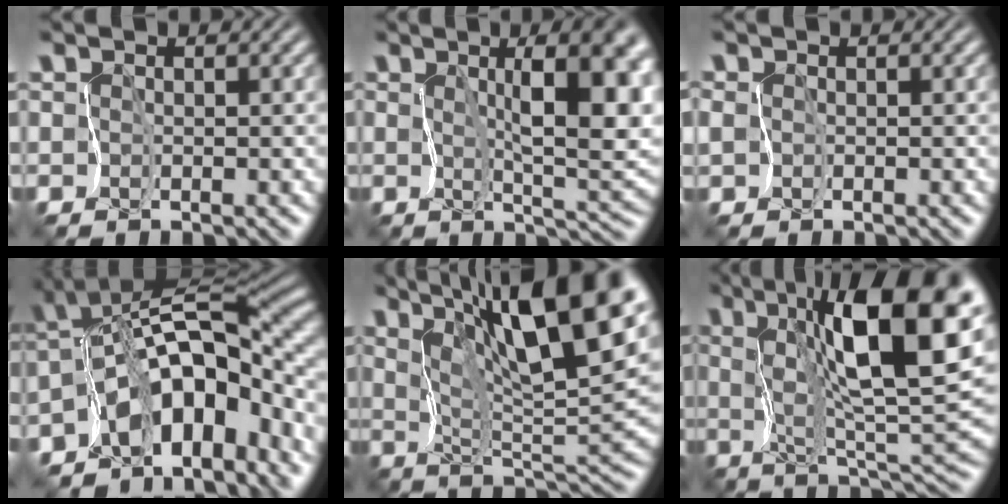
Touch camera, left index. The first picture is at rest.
{"total": 10.4, "force": [2.1, 3.6, 9.5], "torque": [-0.129, 0.003, 0.031]}
{"total": 1.5, "force": [0.4, 1.2, 0.8], "torque": [-0.007, 0.013, -0.016]}
{"total": 11.7, "force": [-5.2, 6.5, 8.2], "torque": [-0.126, 0.007, -0.091]}
{"total": 14.1, "force": [8.1, 2.9, 11.1], "torque": [-0.167, 0.007, 0.127]}
{"total": 13.5, "force": [5.1, 3.1, 12.1], "torque": [-0.190, 0.003, 0.078]}